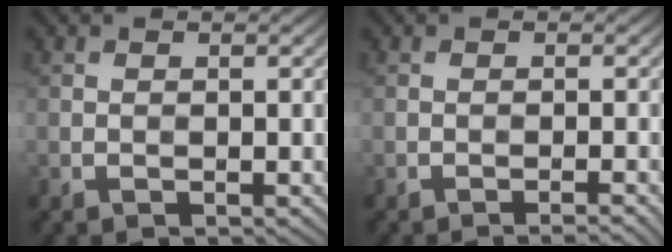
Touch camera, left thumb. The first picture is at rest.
{"total": 1.1, "force": [-0.8, 0.1, 0.8], "torque": [-0.002, 0.005, -0.016]}